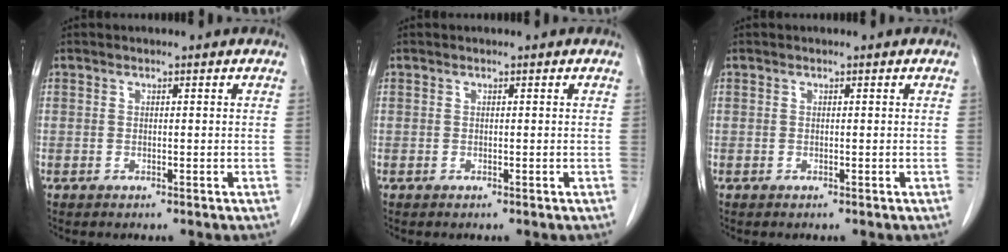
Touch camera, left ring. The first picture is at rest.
{"total": 0.0}
{"total": 0.0}